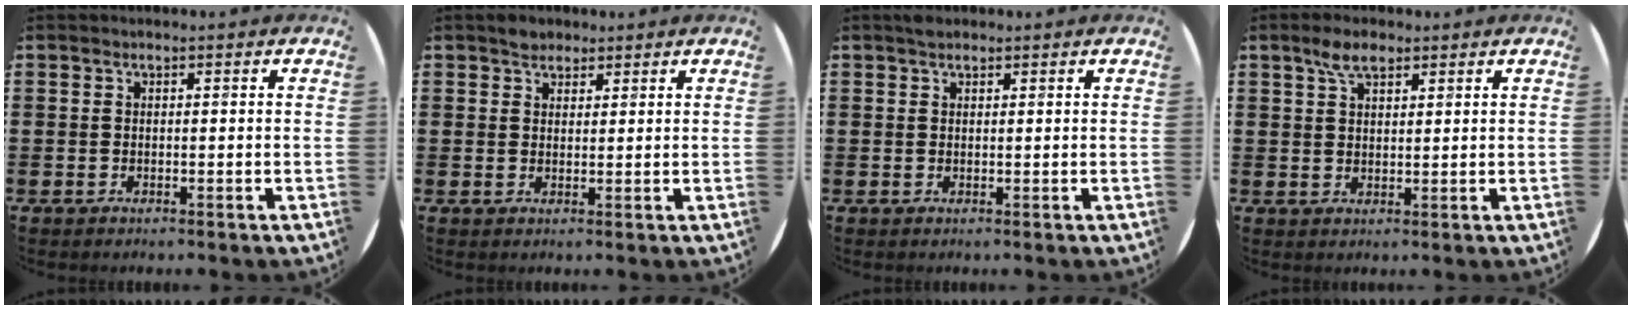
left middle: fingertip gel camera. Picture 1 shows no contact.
{"total": 2.0, "force": [1.8, 0.9, 0.1], "torque": [0.005, 0.001, 0.034]}
{"total": 0.9, "force": [0.8, 0.4, 0.2], "torque": [-0.005, 0.003, 0.016]}
{"total": 4.0, "force": [2.8, 1.7, 2.3], "torque": [-0.042, 0.005, 0.049]}